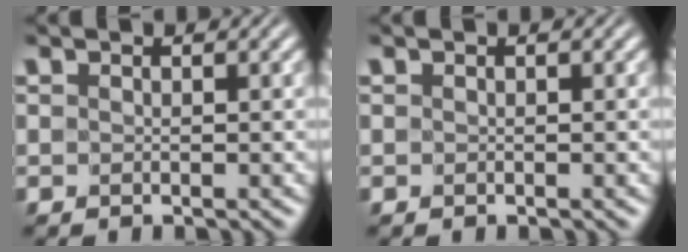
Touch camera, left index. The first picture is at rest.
{"total": 0.0}